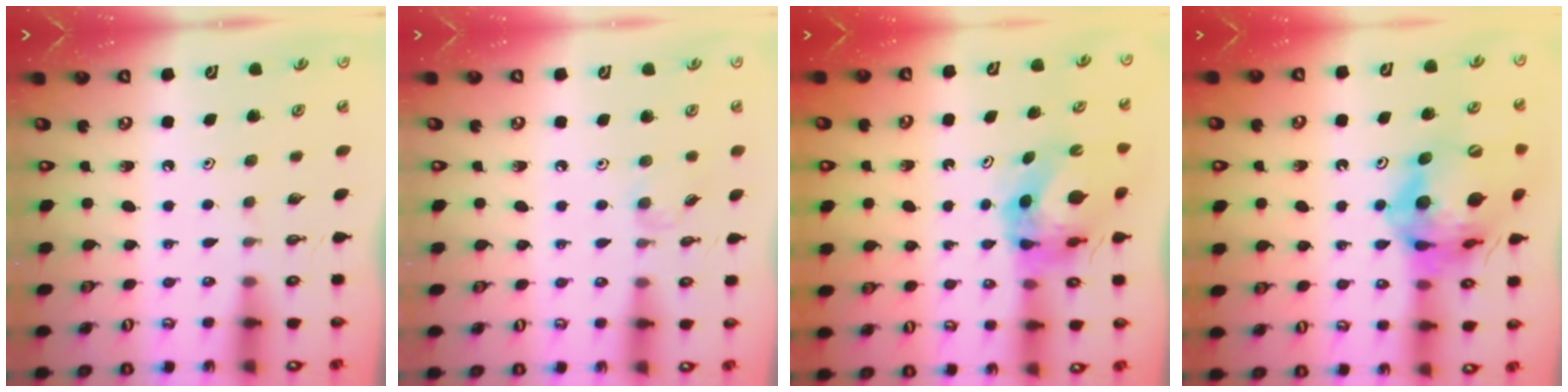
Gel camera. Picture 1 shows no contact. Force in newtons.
{"total": 3.9, "press": 3.8, "slide": 0.6}
{"total": 8.1, "press": 8.1, "slide": 0.7}
{"total": 20.7, "press": 20.5, "slide": 2.6}